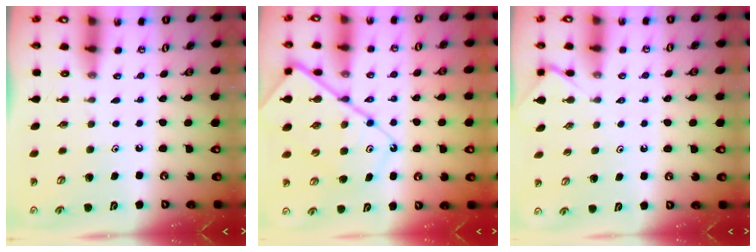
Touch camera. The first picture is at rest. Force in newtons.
{"total": 14.5, "press": 14.5, "slide": 1.3}
{"total": 4.5, "press": 4.5, "slide": 0.5}